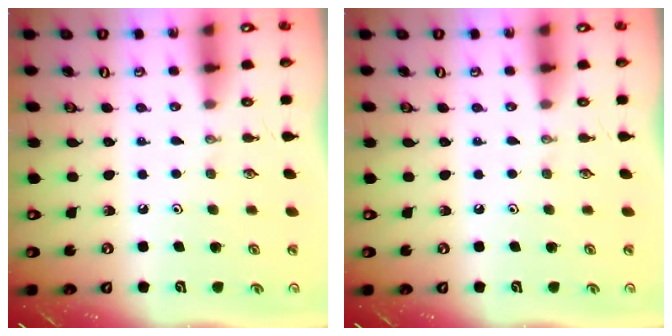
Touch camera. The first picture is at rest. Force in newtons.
{"total": 0.0}